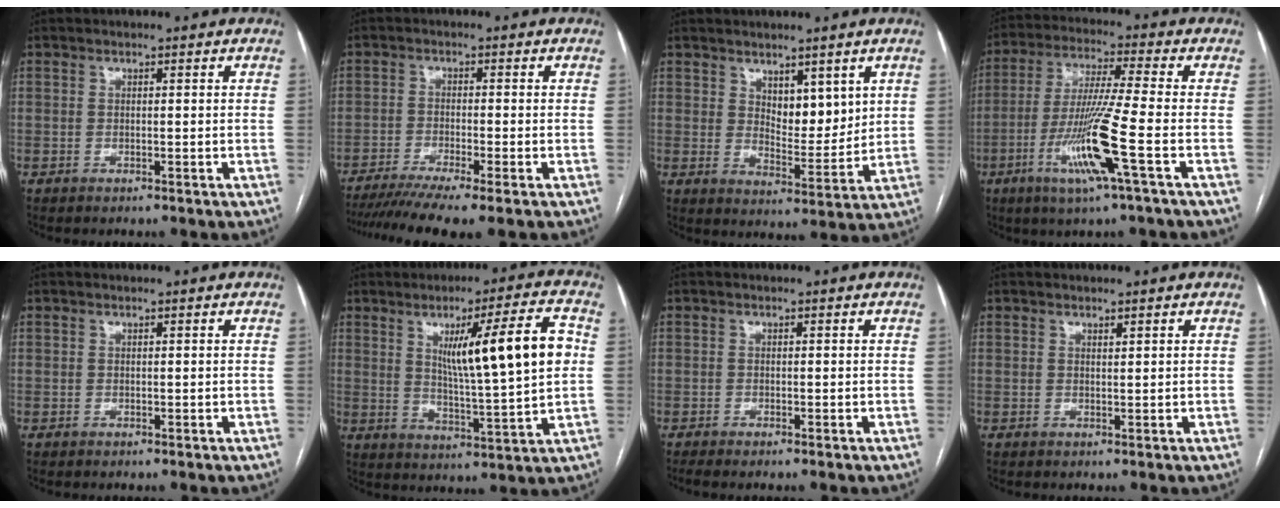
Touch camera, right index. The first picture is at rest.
{"total": 9.8, "force": [-7.7, -0.3, 6.0], "torque": [-0.094, -0.018, -0.123]}
{"total": 6.5, "force": [3.3, 3.0, 4.7], "torque": [-0.073, -0.013, 0.062]}
{"total": 12.6, "force": [-4.6, -1.3, 11.7], "torque": [-0.233, -0.021, -0.092]}
{"total": 0.0}
{"total": 14.8, "force": [3.4, 0.3, 14.4], "torque": [-0.223, 0.001, 0.057]}
{"total": 0.7, "force": [-0.5, -0.1, 0.5], "torque": [-0.013, -0.003, -0.013]}
{"total": 0.7, "force": [0.7, 0.1, 0.3], "torque": [-0.007, -0.003, 0.012]}